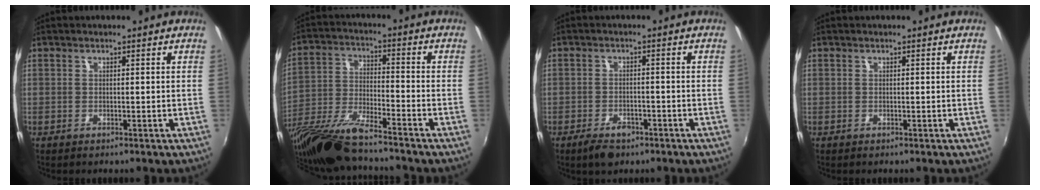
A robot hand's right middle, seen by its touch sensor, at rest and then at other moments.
{"total": 16.7, "force": [-13.4, 2.3, 9.6], "torque": [-0.198, -0.047, -0.251]}
{"total": 5.1, "force": [-3.5, 2.6, 2.6], "torque": [-0.067, -0.007, -0.055]}
{"total": 0.0}